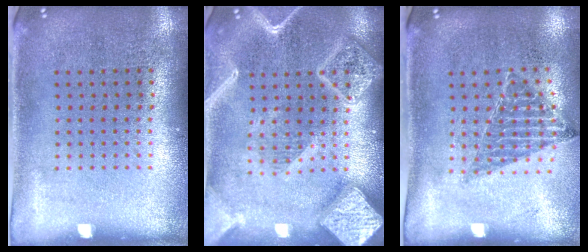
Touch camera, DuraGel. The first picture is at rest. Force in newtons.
{"total": 4.0, "press": 4.0, "slide": 0.5}
{"total": 0.9, "press": 0.8, "slide": 0.2}